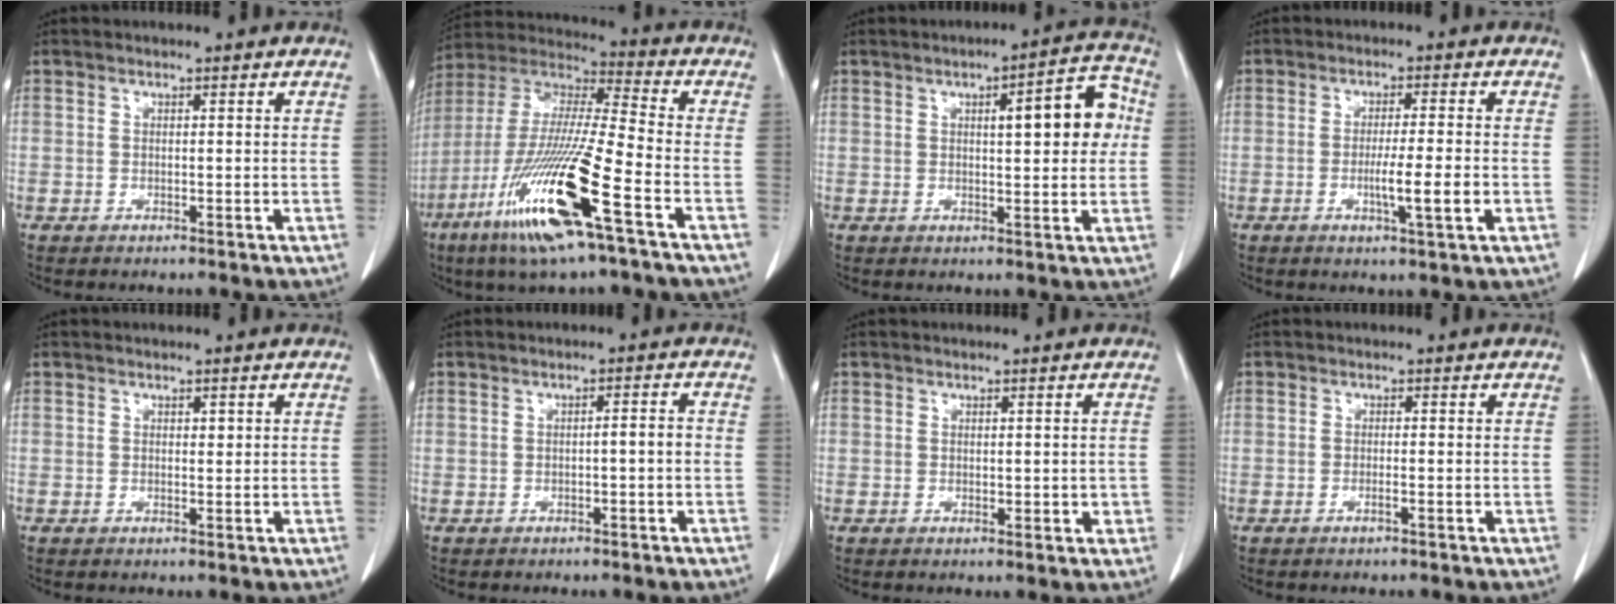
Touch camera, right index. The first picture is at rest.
{"total": 20.1, "force": [-9.1, 0.9, 17.9], "torque": [-0.394, -0.044, -0.179]}
{"total": 9.0, "force": [1.7, 2.2, 8.6], "torque": [-0.108, 0.023, 0.019]}
{"total": 6.0, "force": [-1.5, -0.2, 5.8], "torque": [-0.096, -0.010, -0.025]}
{"total": 0.6, "force": [0.3, 0.4, 0.4], "torque": [-0.004, 0.000, 0.003]}
{"total": 1.7, "force": [-0.5, 0.2, 1.6], "torque": [-0.021, 0.003, -0.009]}
{"total": 2.0, "force": [0.0, 1.2, 1.6], "torque": [-0.015, -0.003, 0.003]}
{"total": 0.9, "force": [-0.5, -0.1, 0.8], "torque": [-0.015, 0.000, -0.008]}